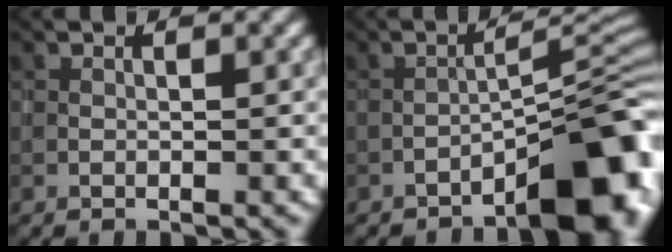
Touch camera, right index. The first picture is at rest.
{"total": 8.9, "force": [-5.5, 2.4, 6.6], "torque": [-0.078, 0.018, -0.085]}